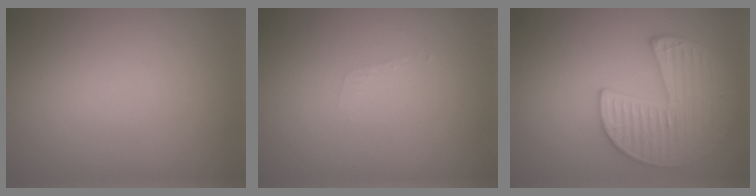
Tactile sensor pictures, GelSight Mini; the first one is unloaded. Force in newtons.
{"total": 0.7, "press": 0.7, "slide": 0.1}
{"total": 4.9, "press": 4.7, "slide": 1.6}